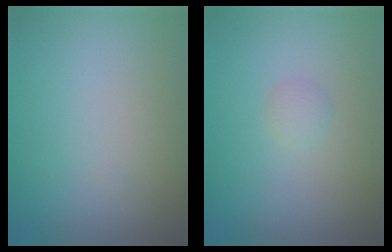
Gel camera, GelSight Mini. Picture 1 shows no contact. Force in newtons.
{"total": 0.9, "press": 0.9, "slide": 0.0}